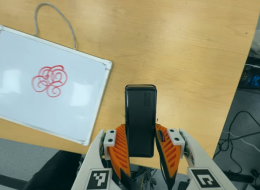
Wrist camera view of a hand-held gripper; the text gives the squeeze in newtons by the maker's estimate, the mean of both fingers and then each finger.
{"total": 5.2, "left": 3.6, "right": 6.8}